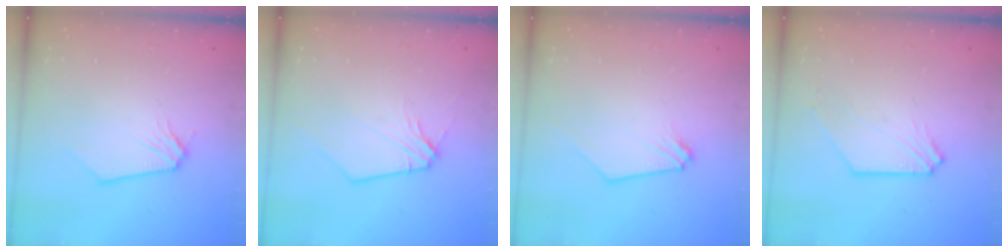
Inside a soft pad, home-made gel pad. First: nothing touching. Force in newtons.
{"total": 2.9, "press": 2.8, "slide": 0.5}
{"total": 0.7, "press": 0.7, "slide": 0.1}
{"total": 2.3, "press": 2.3, "slide": 0.2}